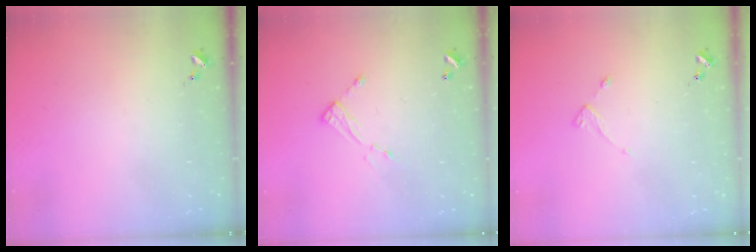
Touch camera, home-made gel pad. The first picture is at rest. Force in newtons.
{"total": 6.6, "press": 6.6, "slide": 0.2}
{"total": 2.2, "press": 2.1, "slide": 0.4}